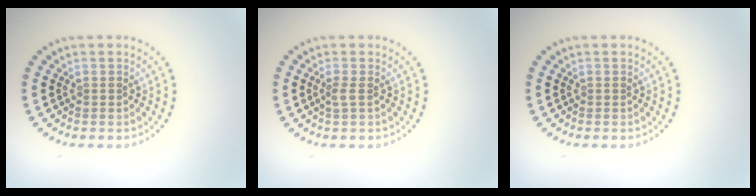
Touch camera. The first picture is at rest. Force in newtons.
{"total": 0.9, "press": 0.6, "slide": 0.6}
{"total": 0.0}